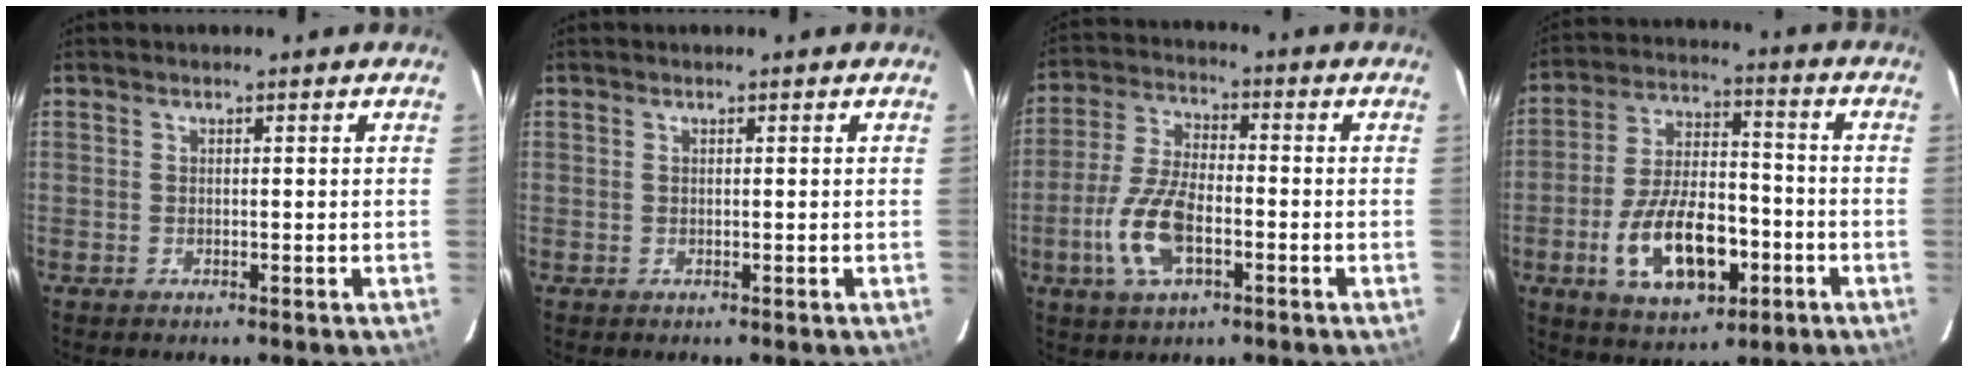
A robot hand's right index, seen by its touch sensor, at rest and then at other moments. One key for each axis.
{"total": 0.0}
{"total": 11.4, "fx": -3.9, "fy": 5.1, "fz": 9.4, "tx": -0.204, "ty": 0.000, "tz": -0.073}
{"total": 15.9, "fx": -5.7, "fy": 8.0, "fz": 12.5, "tx": -0.247, "ty": 0.008, "tz": -0.083}